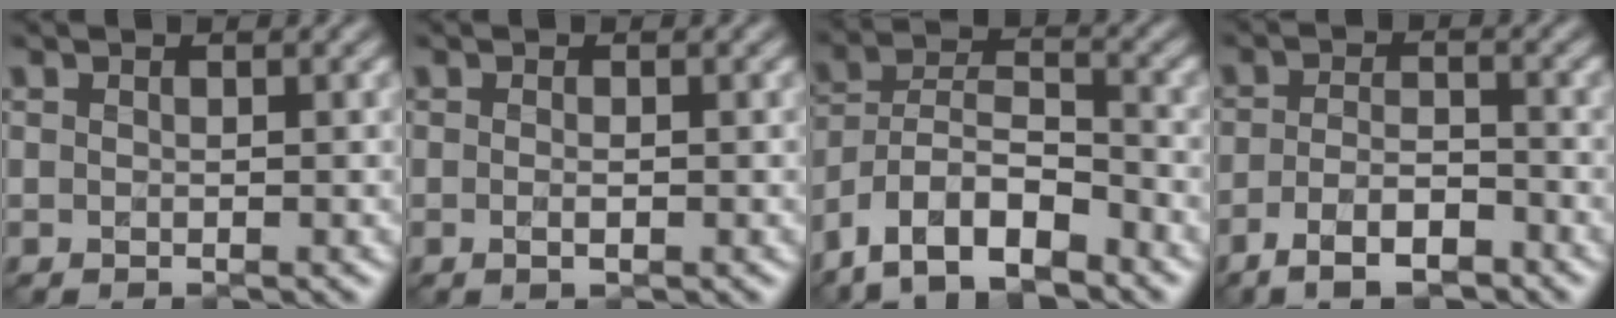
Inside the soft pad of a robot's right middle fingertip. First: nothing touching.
{"total": 0.9, "force": [-0.2, 0.3, 0.9], "torque": [-0.016, -0.004, -0.004]}
{"total": 10.2, "force": [-7.1, 4.3, 6.0], "torque": [-0.104, 0.003, -0.134]}
{"total": 4.5, "force": [-2.9, 1.6, 3.1], "torque": [-0.059, -0.002, -0.054]}